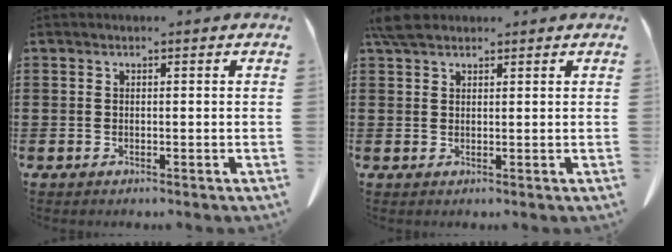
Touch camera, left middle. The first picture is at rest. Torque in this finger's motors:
{"motor_torque": [0.71, 0.37, 0.23, 0.07]}